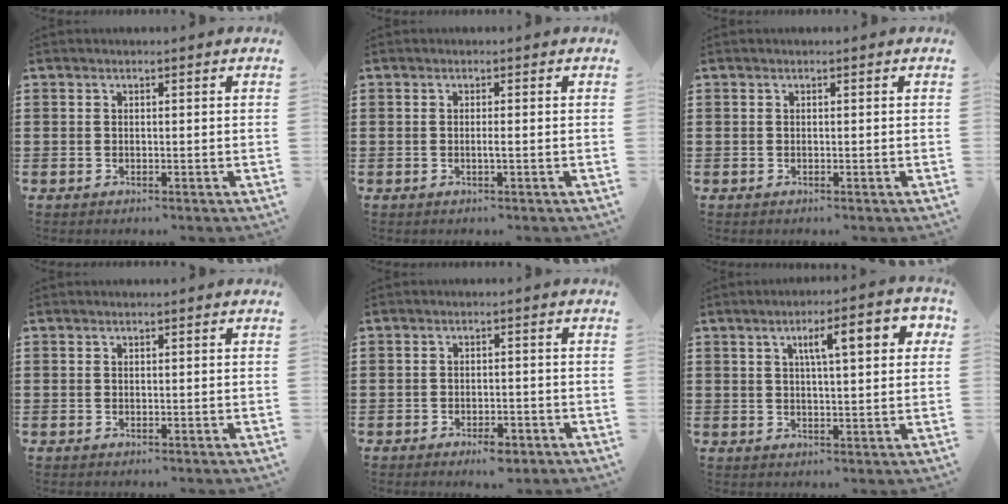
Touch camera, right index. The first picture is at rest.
{"total": 1.1, "force": [-0.3, -0.3, 1.0], "torque": [-0.018, -0.006, -0.005]}
{"total": 0.0}
{"total": 0.0}
{"total": 2.5, "force": [-2.1, 0.8, 1.1], "torque": [-0.023, 0.004, -0.042]}
{"total": 7.1, "force": [2.6, 1.7, 6.4], "torque": [-0.114, 0.004, 0.036]}